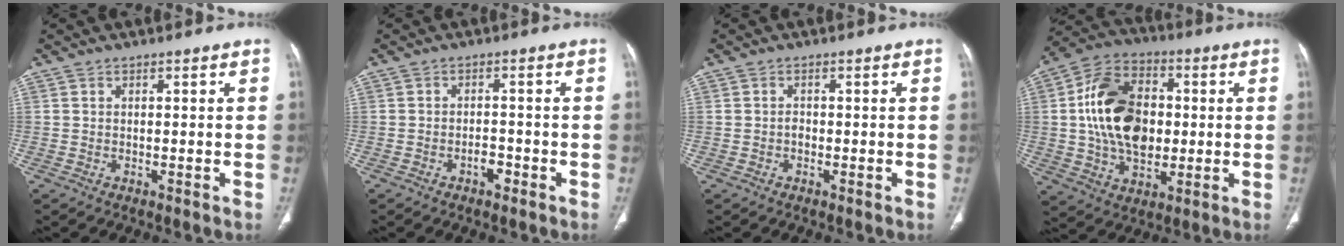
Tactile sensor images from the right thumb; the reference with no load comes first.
{"total": 2.5, "force": [-1.4, 1.4, 1.6], "torque": [-0.019, 0.011, -0.023]}
{"total": 1.0, "force": [-0.4, 0.7, 0.6], "torque": [-0.006, 0.004, -0.008]}
{"total": 18.4, "force": [1.0, 12.6, 13.4], "torque": [-0.213, 0.016, 0.017]}